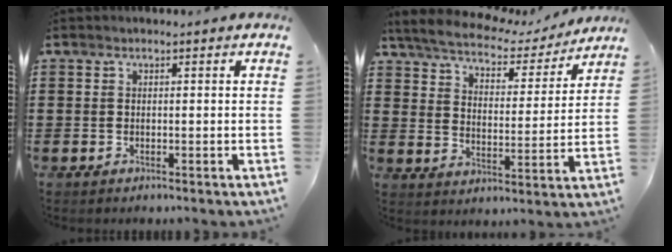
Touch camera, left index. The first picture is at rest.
{"total": 5.2, "force": [4.9, 1.0, 1.3], "torque": [-0.052, -0.028, 0.080]}